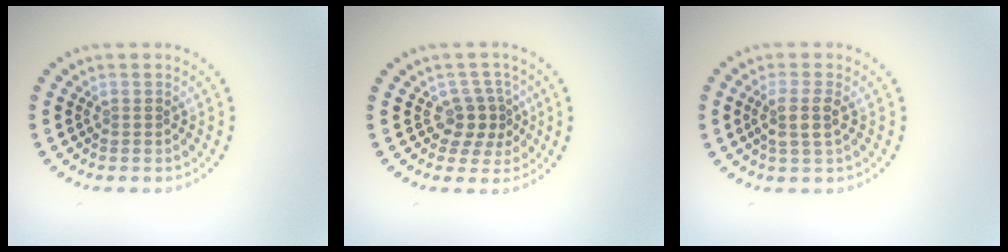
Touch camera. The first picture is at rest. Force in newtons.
{"total": 2.6, "press": 2.1, "slide": 1.6}
{"total": 2.3, "press": 2.0, "slide": 1.1}